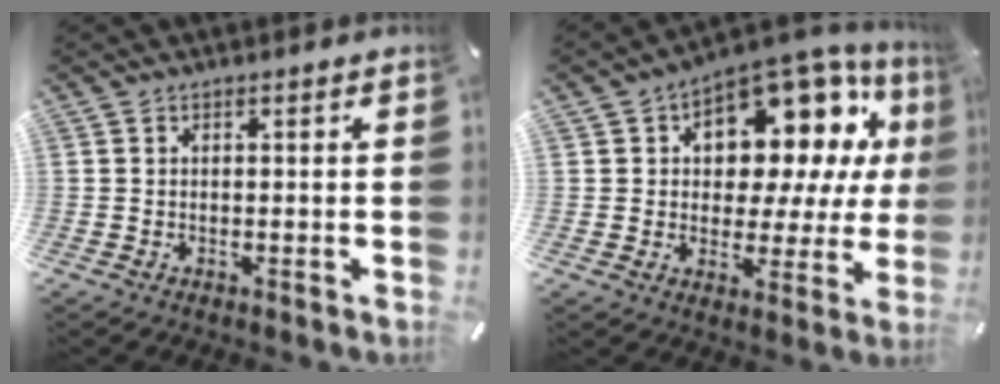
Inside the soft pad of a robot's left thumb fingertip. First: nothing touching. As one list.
[{"total": 14.3, "force": [8.2, 8.8, 7.7], "torque": [-0.108, -0.075, 0.143]}]